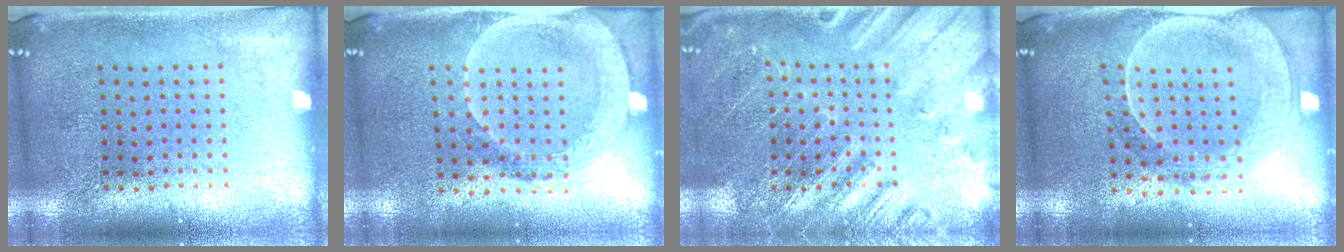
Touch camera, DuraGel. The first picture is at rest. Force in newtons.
{"total": 1.9, "press": 1.7, "slide": 0.9}
{"total": 2.4, "press": 2.4, "slide": 0.3}
{"total": 2.0, "press": 1.9, "slide": 0.7}